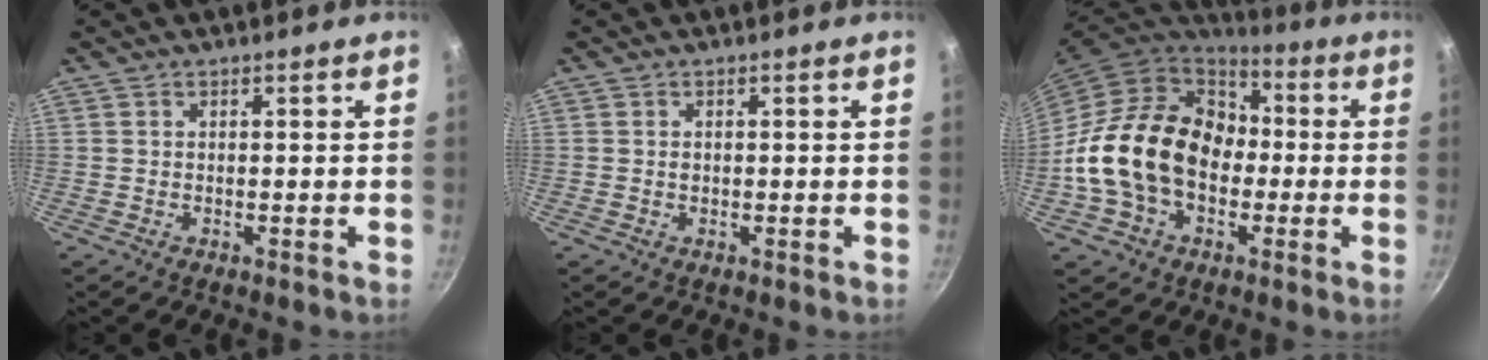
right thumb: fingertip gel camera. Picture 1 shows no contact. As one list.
[{"total": 1.9, "force": [-0.2, 1.4, 1.3], "torque": [-0.020, 0.004, -0.004]}, {"total": 21.2, "force": [-1.9, 15.9, 13.8], "torque": [-0.224, 0.049, -0.035]}]